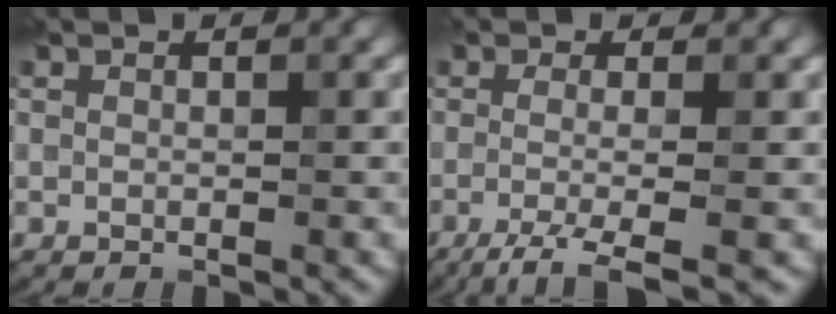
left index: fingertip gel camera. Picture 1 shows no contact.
{"total": 4.2, "force": [-1.6, 1.0, 3.8], "torque": [-0.062, -0.009, -0.041]}